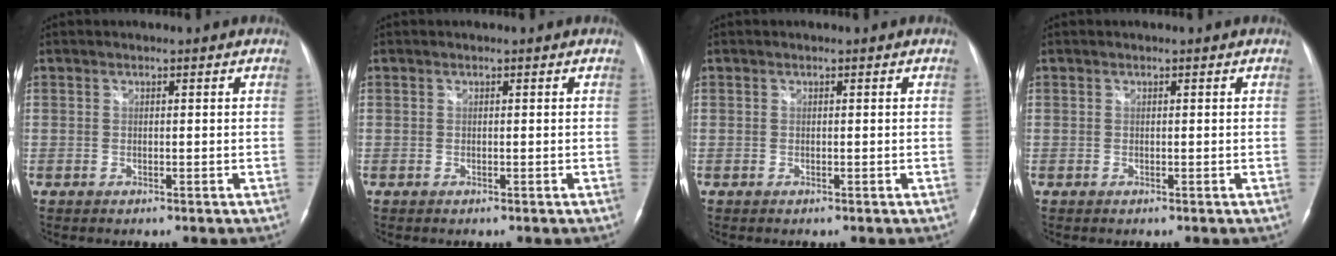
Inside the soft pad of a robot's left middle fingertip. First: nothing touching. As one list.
[{"total": 0.0}, {"total": 0.0}, {"total": 0.0}]